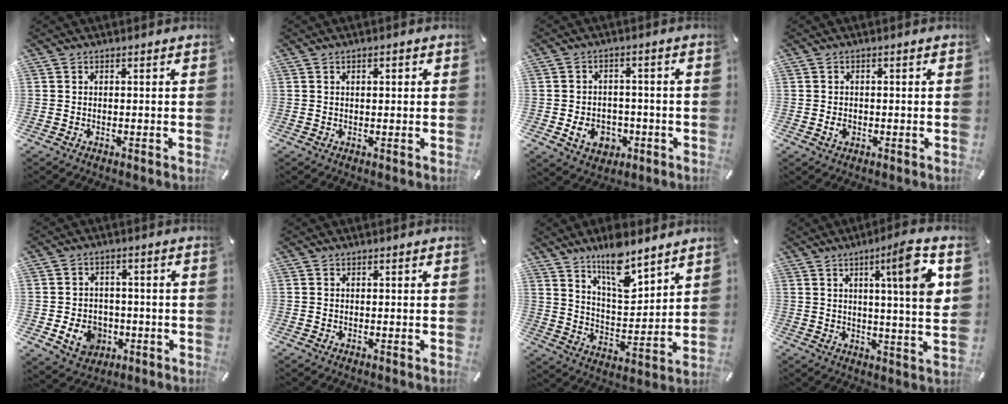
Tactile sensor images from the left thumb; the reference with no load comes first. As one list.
[{"total": 1.5, "force": [0.3, 0.8, 1.2], "torque": [-0.024, 0.006, 0.004]}, {"total": 7.7, "force": [-2.2, 6.2, 3.8], "torque": [-0.068, 0.011, -0.037]}, {"total": 2.0, "force": [-0.5, 1.5, 1.3], "torque": [-0.024, 0.004, -0.009]}, {"total": 8.7, "force": [-2.5, 7.3, 4.0], "torque": [-0.078, 0.017, -0.044]}, {"total": 0.0}, {"total": 12.4, "force": [9.8, 4.6, 5.9], "torque": [-0.099, -0.065, 0.176]}, {"total": 13.3, "force": [5.0, 0.9, 12.2], "torque": [-0.189, -0.012, 0.068]}]